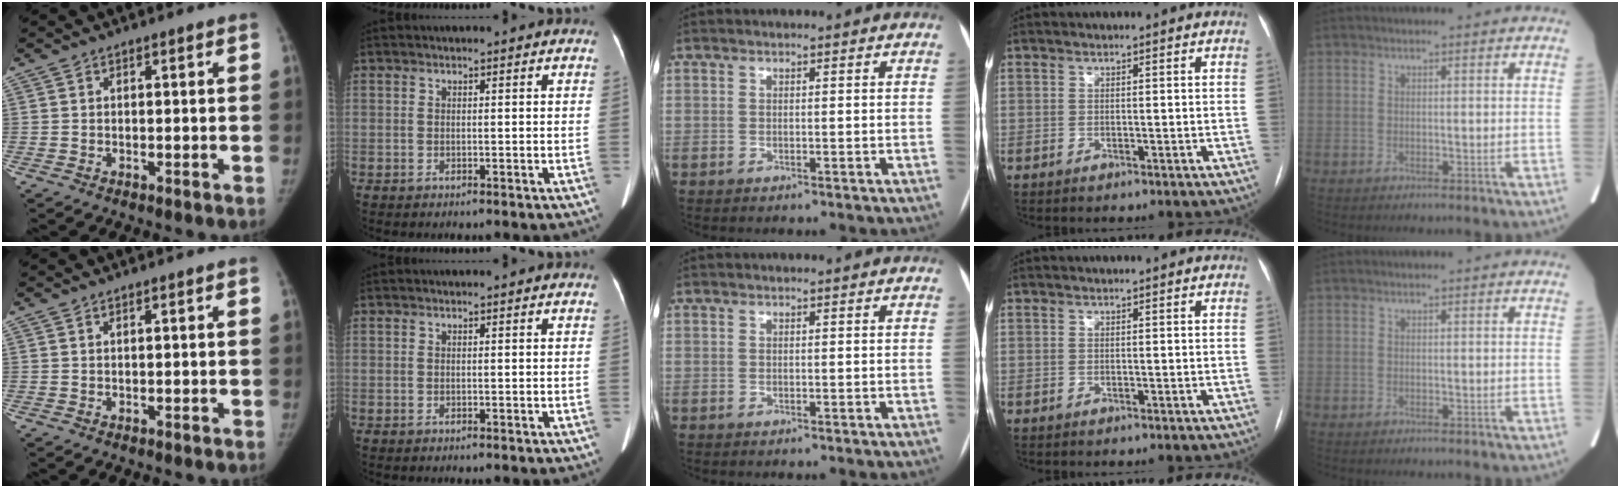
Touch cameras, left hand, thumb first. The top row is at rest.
{}